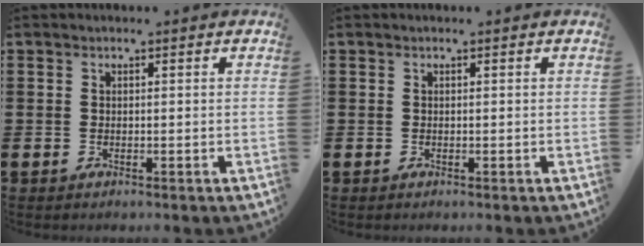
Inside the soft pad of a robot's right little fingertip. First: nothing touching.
{"total": 0.0}